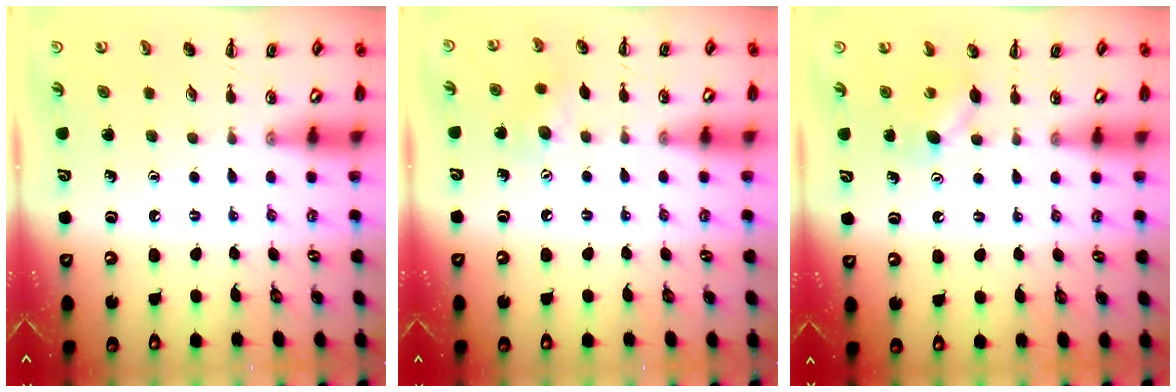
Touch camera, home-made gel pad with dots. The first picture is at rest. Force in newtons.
{"total": 6.7, "press": 6.6, "slide": 1.0}
{"total": 4.2, "press": 4.1, "slide": 0.9}